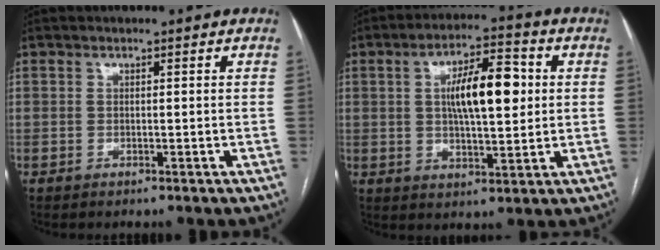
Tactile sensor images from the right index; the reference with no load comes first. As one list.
[{"total": 10.9, "force": [1.8, 3.3, 10.2], "torque": [-0.176, 0.019, 0.029]}]